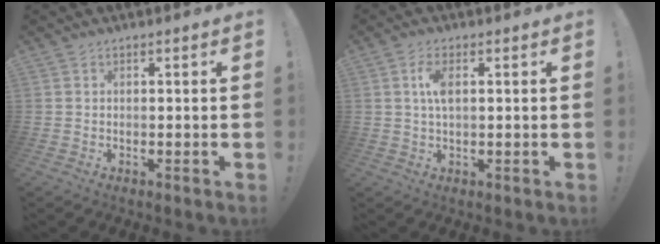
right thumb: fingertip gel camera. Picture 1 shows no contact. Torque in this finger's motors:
{"motor_torque": [0.00, -0.09, 0.85, -0.32, -0.01]}